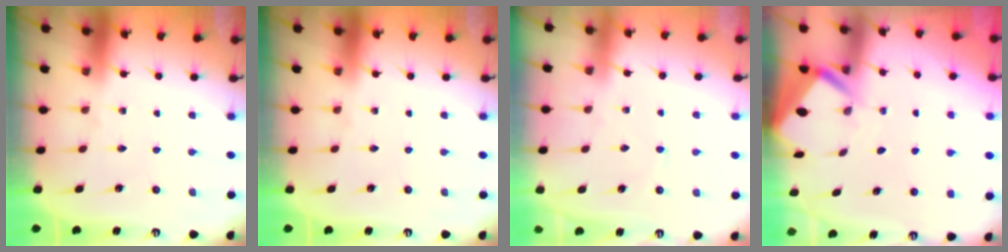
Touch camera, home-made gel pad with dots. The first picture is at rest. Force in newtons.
{"total": 0.0}
{"total": 1.5, "press": 1.4, "slide": 0.4}
{"total": 3.3, "press": 3.3, "slide": 0.3}